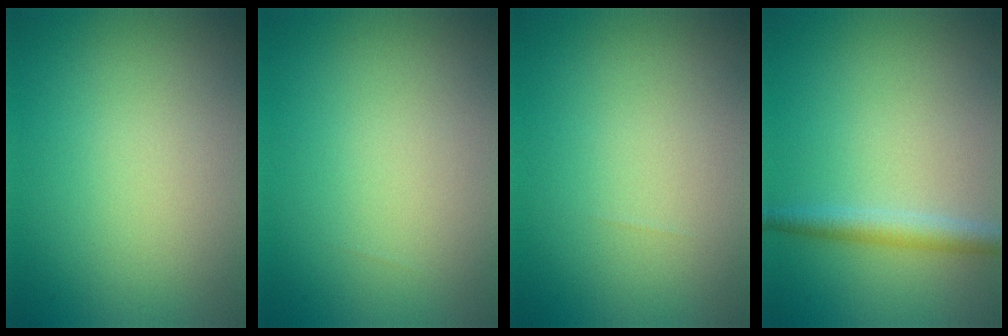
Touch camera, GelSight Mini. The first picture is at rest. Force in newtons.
{"total": 0.0}
{"total": 0.0}
{"total": 2.4, "press": 2.4, "slide": 0.0}